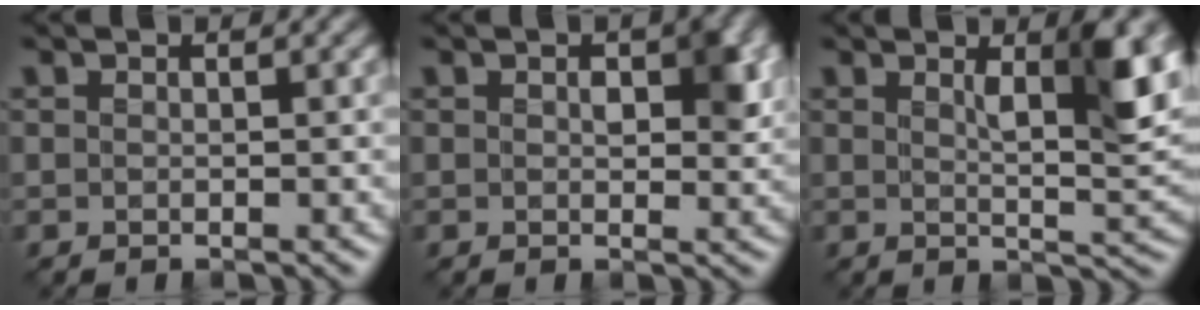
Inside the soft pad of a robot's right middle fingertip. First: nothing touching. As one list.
[{"total": 3.3, "force": [0.6, 1.9, 2.7], "torque": [-0.036, -0.003, 0.012]}, {"total": 5.7, "force": [1.9, 1.4, 5.2], "torque": [-0.072, -0.006, 0.032]}]